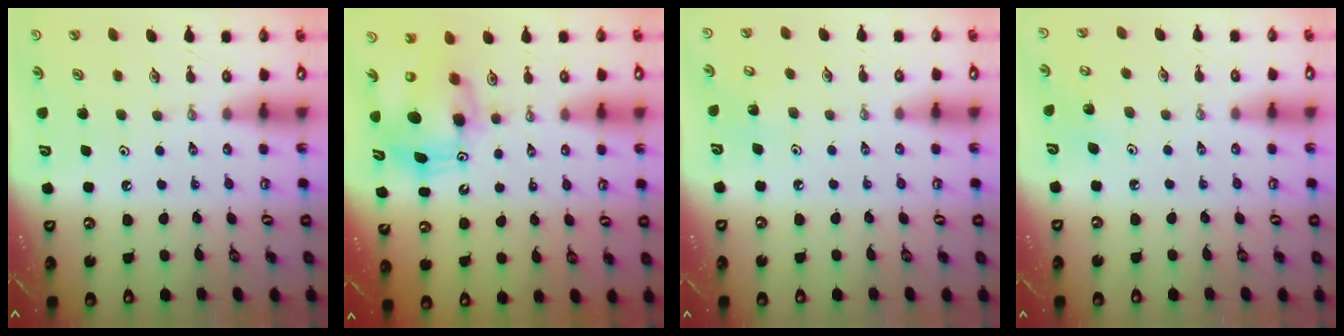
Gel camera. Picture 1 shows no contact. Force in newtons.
{"total": 9.3, "press": 9.1, "slide": 2.0}
{"total": 4.4, "press": 4.3, "slide": 0.4}
{"total": 4.4, "press": 4.4, "slide": 0.3}